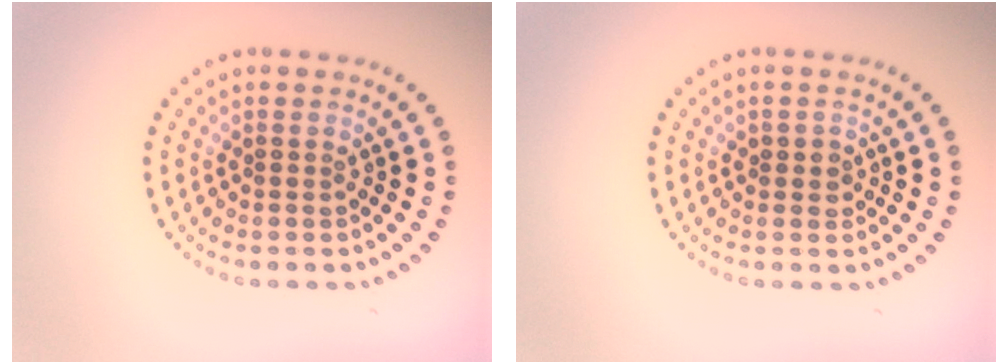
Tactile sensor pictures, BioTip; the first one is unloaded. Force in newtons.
{"total": 1.1, "press": 1.0, "slide": 0.4}